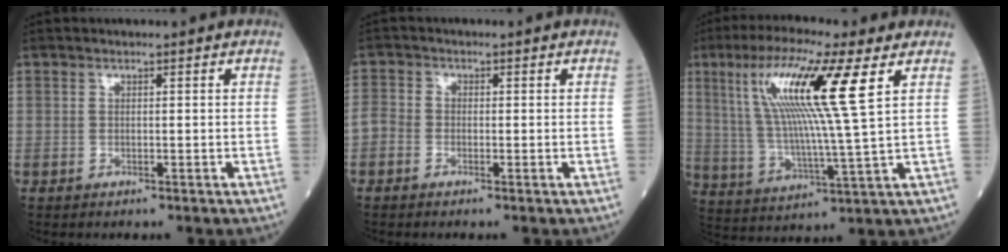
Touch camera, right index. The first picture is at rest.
{"total": 1.9, "force": [-1.0, 1.3, 0.9], "torque": [-0.020, 0.003, -0.024]}
{"total": 16.0, "force": [6.3, -0.6, 14.7], "torque": [-0.287, 0.012, 0.108]}